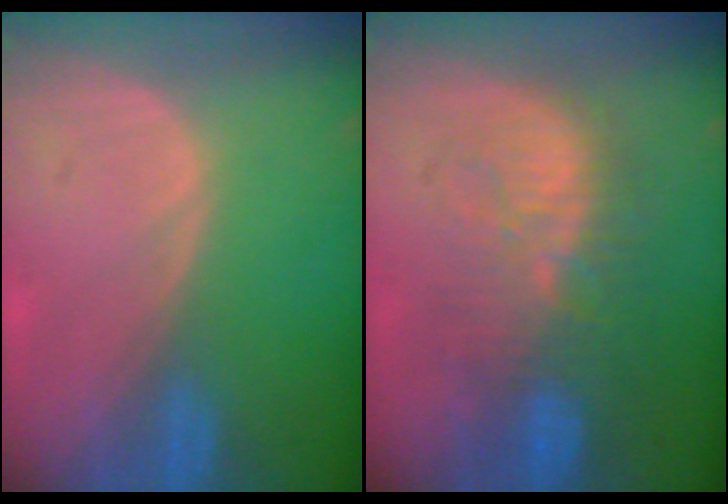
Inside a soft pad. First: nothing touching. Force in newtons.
{"total": 10.0, "press": 9.5, "slide": 3.0}